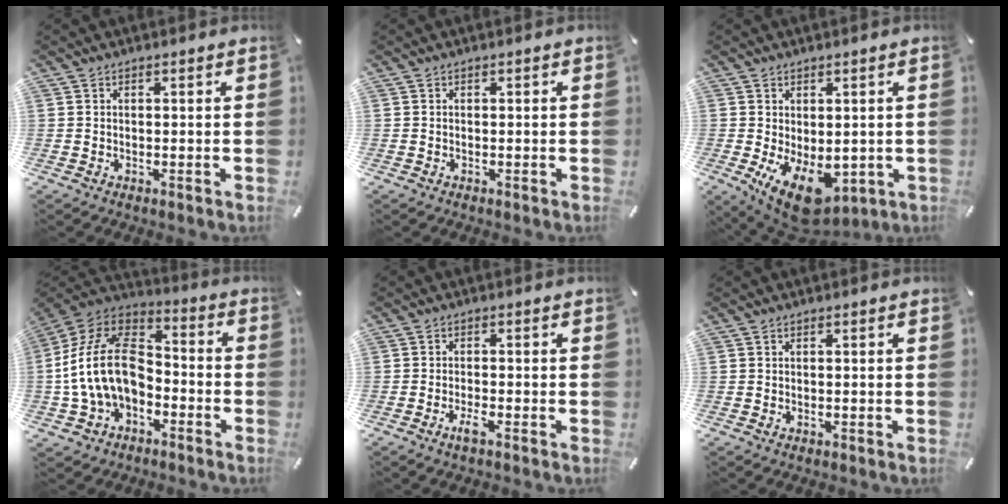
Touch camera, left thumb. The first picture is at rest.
{"total": 0.0}
{"total": 10.4, "force": [-3.2, 6.4, 7.5], "torque": [-0.118, 0.007, -0.048]}
{"total": 17.4, "force": [-3.6, 12.3, 11.8], "torque": [-0.254, 0.031, -0.066]}
{"total": 2.5, "force": [-1.6, 0.5, 1.9], "torque": [-0.037, 0.002, -0.030]}
{"total": 0.0}